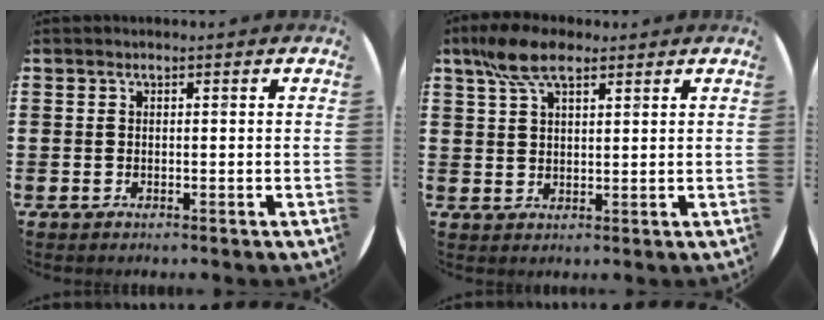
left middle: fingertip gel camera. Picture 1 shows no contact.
{"total": 6.8, "force": [4.5, 2.8, 4.2], "torque": [-0.093, 0.005, 0.084]}